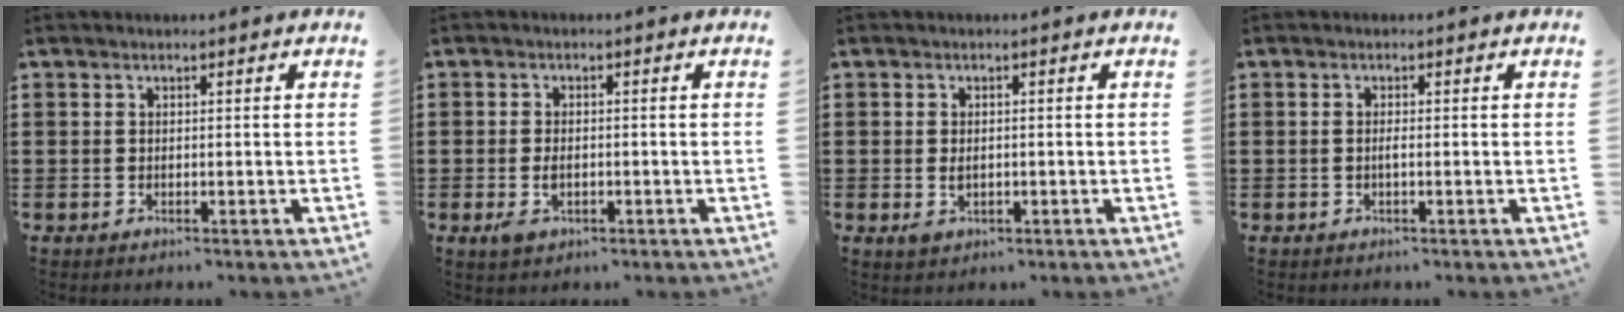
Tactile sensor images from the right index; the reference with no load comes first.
{"total": 2.6, "force": [-0.9, 1.5, 2.0], "torque": [-0.044, -0.003, -0.017]}
{"total": 1.8, "force": [-0.4, 1.1, 1.3], "torque": [-0.027, 0.002, -0.008]}
{"total": 0.7, "force": [-0.2, 0.0, 0.7], "torque": [-0.013, -0.004, -0.003]}